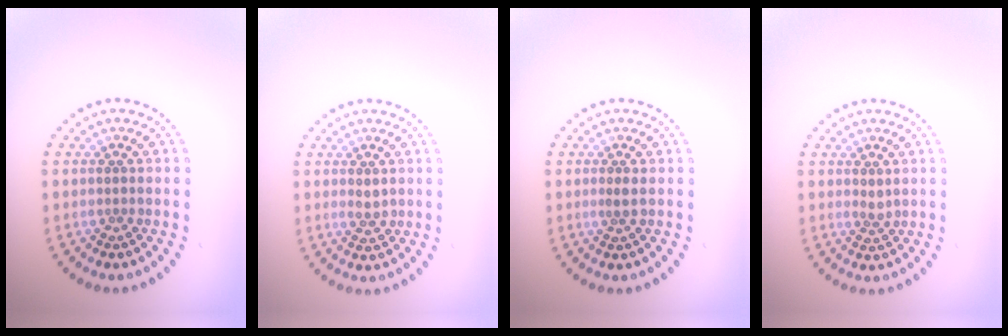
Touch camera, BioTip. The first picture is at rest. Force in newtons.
{"total": 1.2, "press": 1.2, "slide": 0.2}
{"total": 1.0, "press": 0.8, "slide": 0.7}
{"total": 0.9, "press": 0.7, "slide": 0.6}